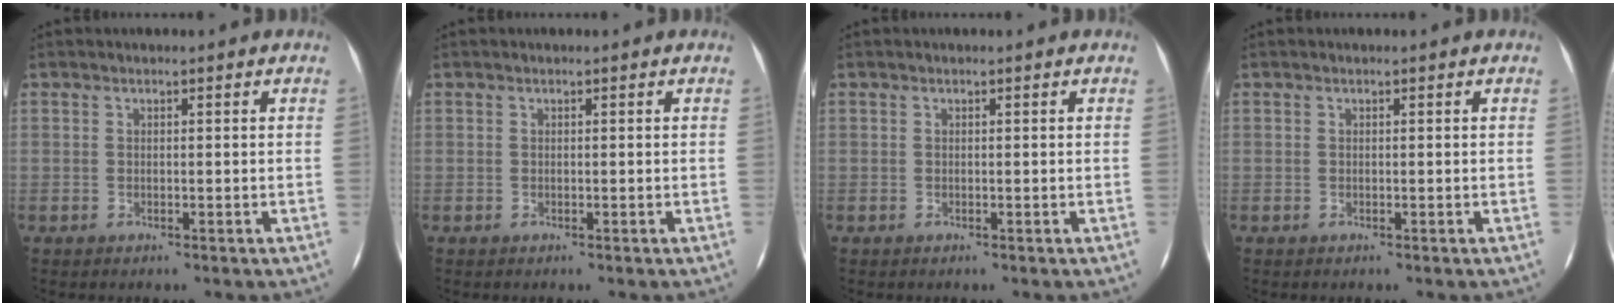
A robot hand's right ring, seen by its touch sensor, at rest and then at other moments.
{"total": 0.0}
{"total": 0.0}
{"total": 0.0}